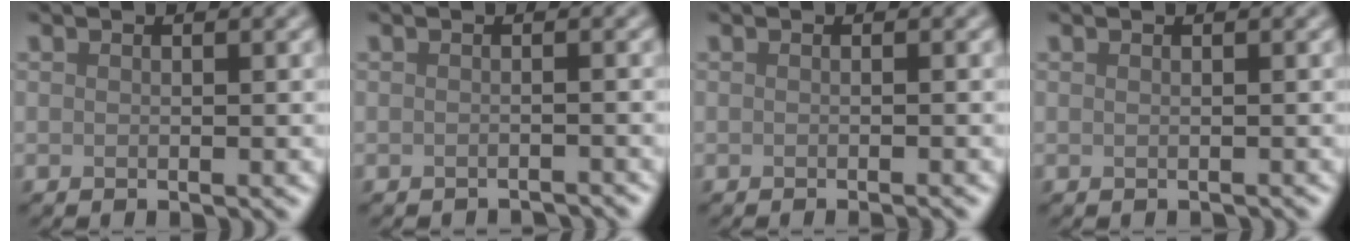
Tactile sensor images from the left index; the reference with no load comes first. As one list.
[{"total": 1.7, "force": [-1.7, 0.0, 0.1], "torque": [0.003, -0.005, -0.023]}, {"total": 1.3, "force": [-0.4, 0.5, 1.1], "torque": [-0.003, -0.006, -0.012]}, {"total": 0.0}]